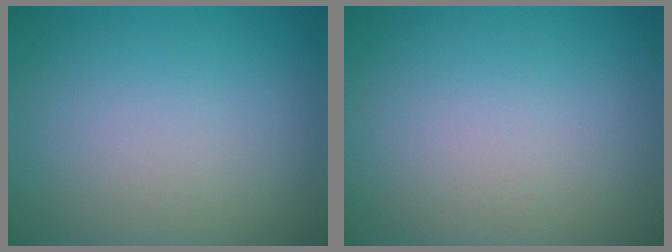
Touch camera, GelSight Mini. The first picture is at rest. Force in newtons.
{"total": 0.0}